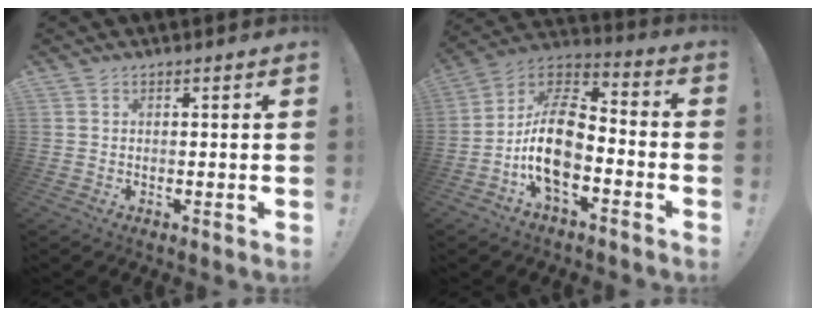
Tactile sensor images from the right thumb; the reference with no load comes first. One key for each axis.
{"total": 16.0, "fx": -4.8, "fy": 8.9, "fz": 12.3, "tx": -0.242, "ty": 0.031, "tz": -0.077}